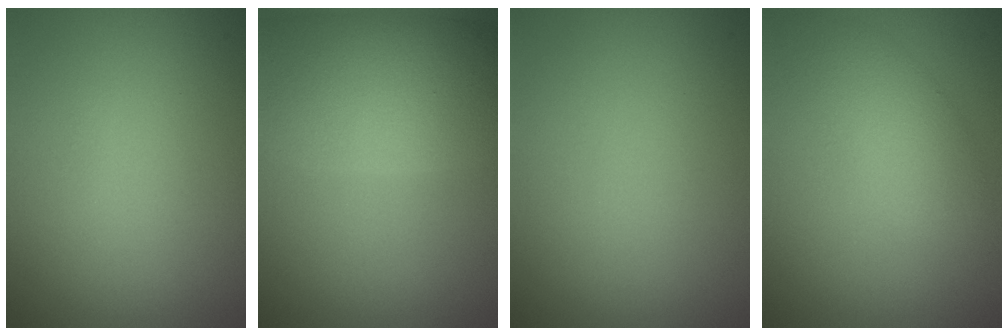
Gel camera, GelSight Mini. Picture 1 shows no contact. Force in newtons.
{"total": 8.3, "press": 8.3, "slide": 0.4}
{"total": 0.0}
{"total": 3.5, "press": 3.5, "slide": 0.1}